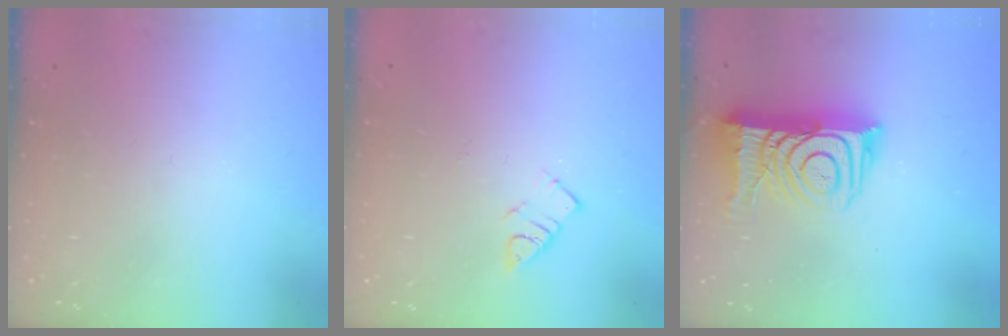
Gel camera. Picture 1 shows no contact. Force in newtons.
{"total": 4.6, "press": 4.6, "slide": 0.2}
{"total": 15.7, "press": 15.6, "slide": 1.2}